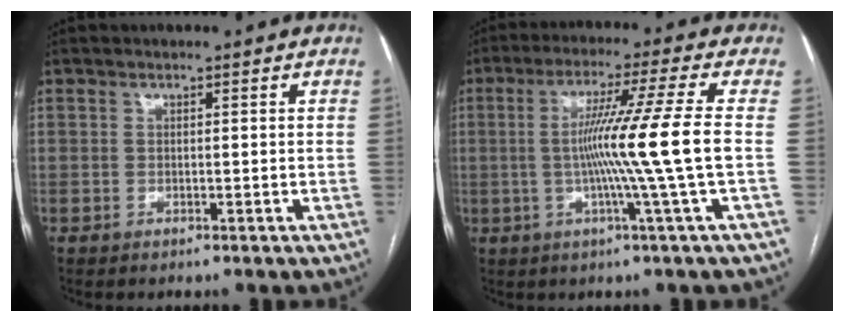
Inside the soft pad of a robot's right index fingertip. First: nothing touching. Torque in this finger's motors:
{"motor_torque": [1.72, -0.42, 0.96, 0.21]}